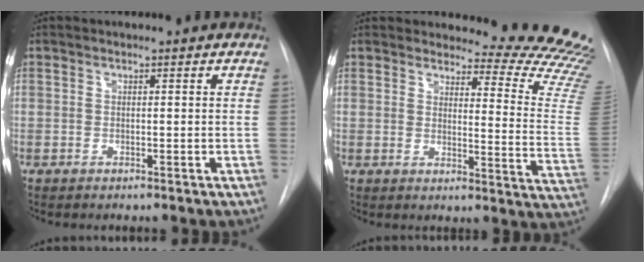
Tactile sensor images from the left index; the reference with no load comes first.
{"total": 16.3, "force": [16.2, 0.4, 2.0], "torque": [-0.001, -0.168, 0.152]}